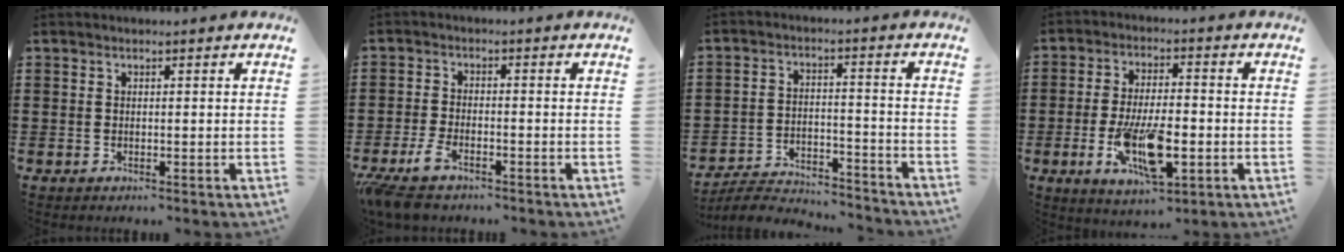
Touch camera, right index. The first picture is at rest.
{"total": 4.3, "force": [-3.3, 1.3, 2.5], "torque": [-0.078, -0.008, -0.072]}
{"total": 5.0, "force": [-4.9, 0.6, 0.8], "torque": [-0.023, 0.006, -0.100]}
{"total": 12.0, "force": [-3.6, 4.8, 10.4], "torque": [-0.218, -0.010, -0.060]}